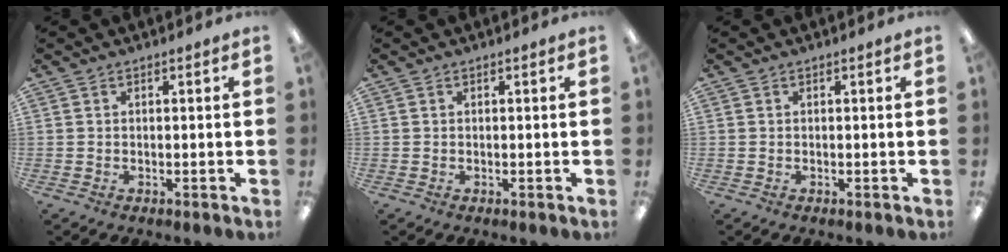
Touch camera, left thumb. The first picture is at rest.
{"total": 0.0}
{"total": 0.0}